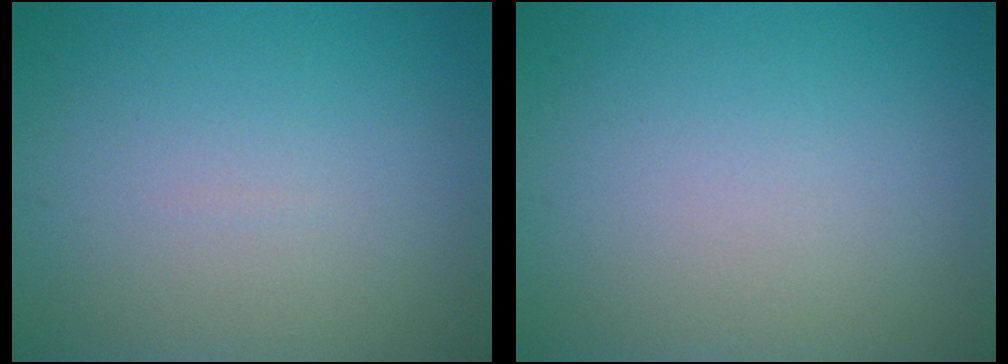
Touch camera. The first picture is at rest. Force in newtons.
{"total": 0.0}